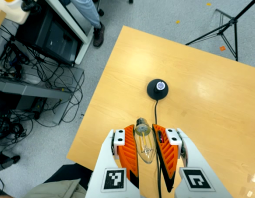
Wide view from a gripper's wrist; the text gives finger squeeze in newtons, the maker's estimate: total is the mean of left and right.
{"total": 20.8, "left": 22.3, "right": 19.4}